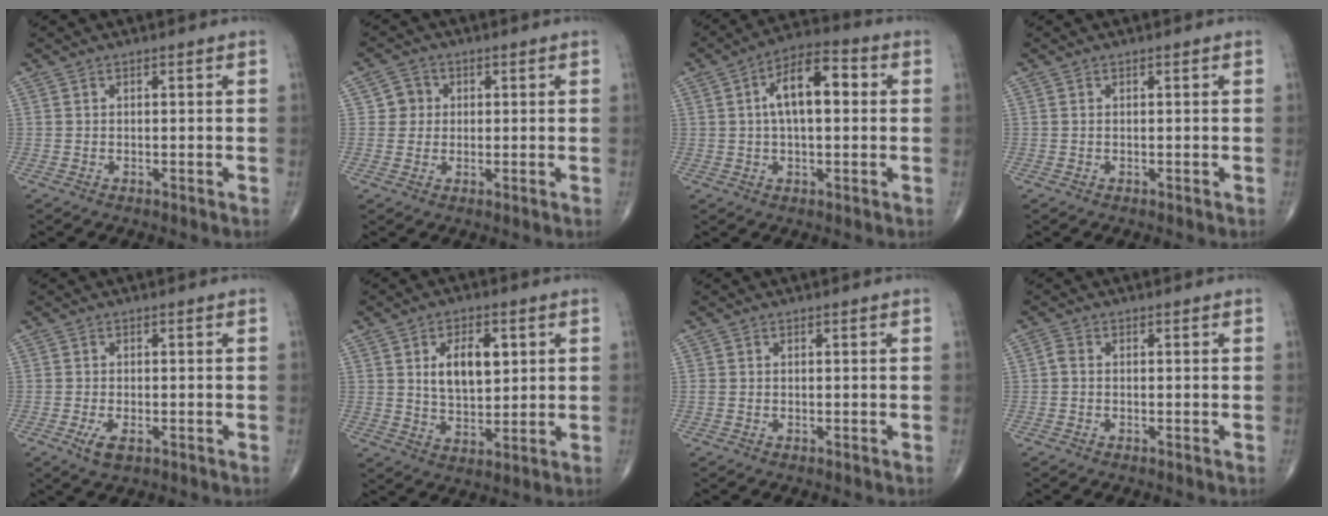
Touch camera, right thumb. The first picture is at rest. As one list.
[{"total": 3.4, "force": [0.5, 3.3, 0.5], "torque": [0.017, 0.004, 0.002]}, {"total": 11.3, "force": [1.8, 5.2, 9.8], "torque": [-0.155, 0.024, 0.020]}, {"total": 0.0}, {"total": 3.4, "force": [-1.4, 1.5, 2.6], "torque": [-0.049, -0.004, -0.023]}, {"total": 9.5, "force": [2.6, 5.4, 7.5], "torque": [-0.099, -0.012, 0.049]}, {"total": 0.5, "force": [-0.1, 0.4, 0.3], "torque": [-0.010, 0.002, 0.000]}, {"total": 1.2, "force": [-0.3, 0.7, 0.9], "torque": [-0.016, 0.000, -0.010]}]